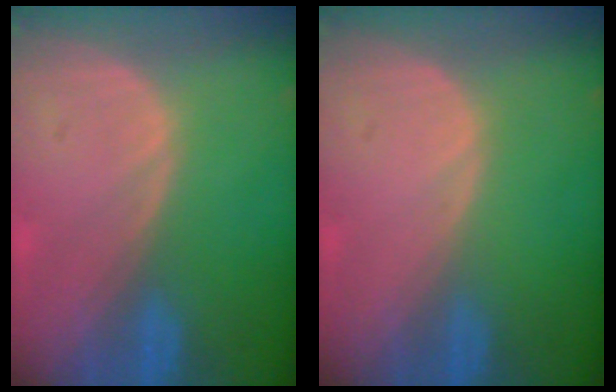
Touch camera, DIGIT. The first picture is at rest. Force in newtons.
{"total": 0.0}